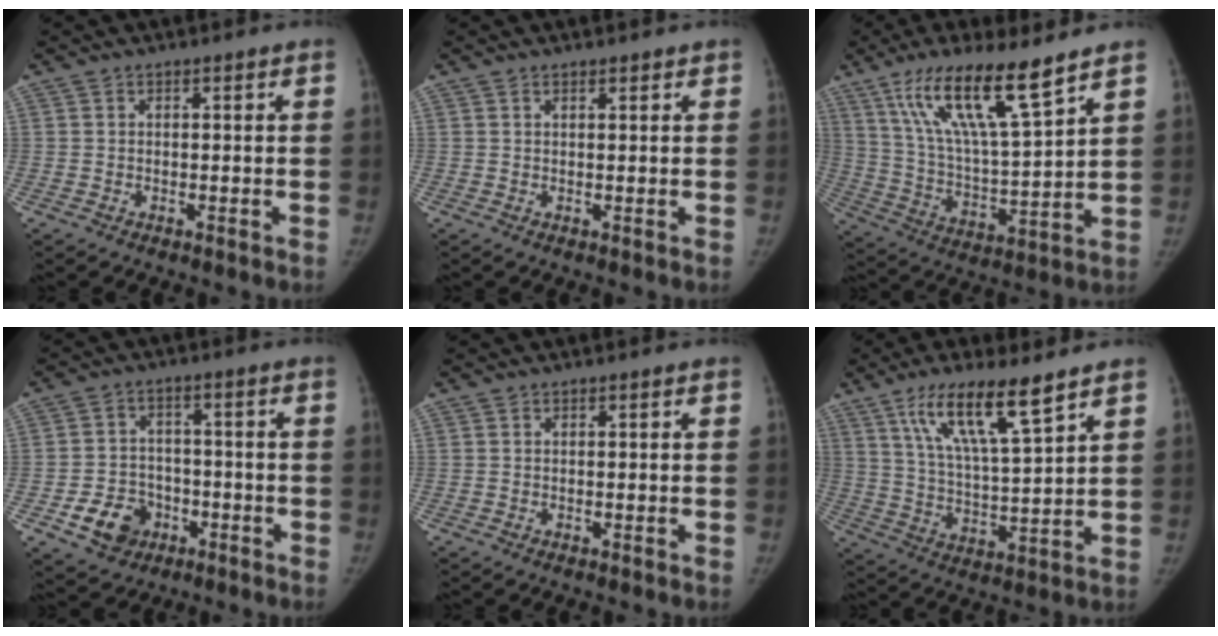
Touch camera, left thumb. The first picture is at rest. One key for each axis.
{"total": 0.9, "fx": 0.8, "fy": 0.3, "fz": 0.4, "tx": -0.007, "ty": -0.004, "tz": 0.011}
{"total": 17.7, "fx": 11.3, "fy": 2.9, "fz": 13.3, "tx": -0.232, "ty": -0.054, "tz": 0.217}
{"total": 8.7, "fx": -3.8, "fy": 7.0, "fz": 3.4, "tx": -0.033, "ty": 0.025, "tz": -0.056}
{"total": 0.0}
{"total": 13.9, "fx": 8.6, "fy": 2.4, "fz": 10.6, "tx": -0.185, "ty": -0.040, "tz": 0.166}